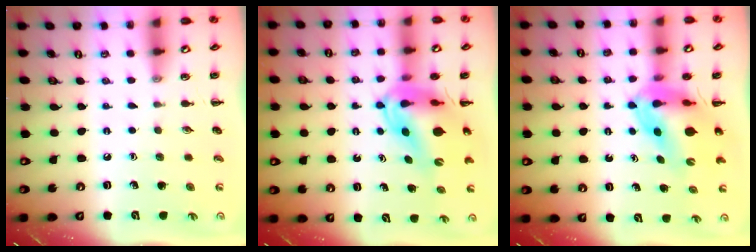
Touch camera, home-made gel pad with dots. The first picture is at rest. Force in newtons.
{"total": 11.7, "press": 11.2, "slide": 3.5}
{"total": 9.9, "press": 9.5, "slide": 2.8}